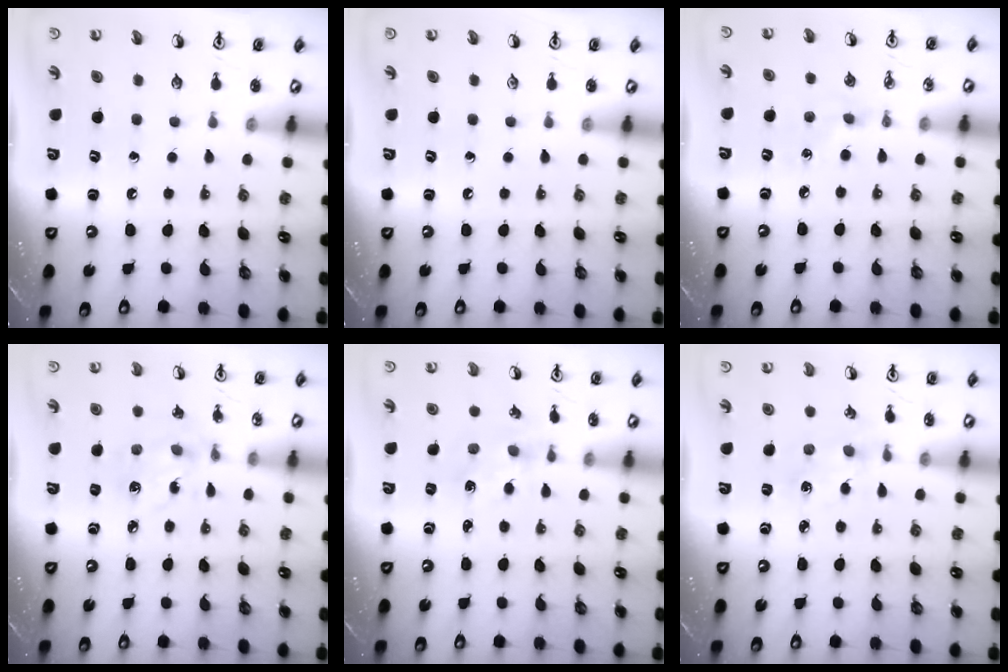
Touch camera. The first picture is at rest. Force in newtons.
{"total": 0.0}
{"total": 4.1, "press": 4.0, "slide": 0.6}
{"total": 5.0, "press": 4.7, "slide": 1.7}
{"total": 1.6, "press": 1.5, "slide": 0.1}
{"total": 2.0, "press": 1.9, "slide": 0.4}